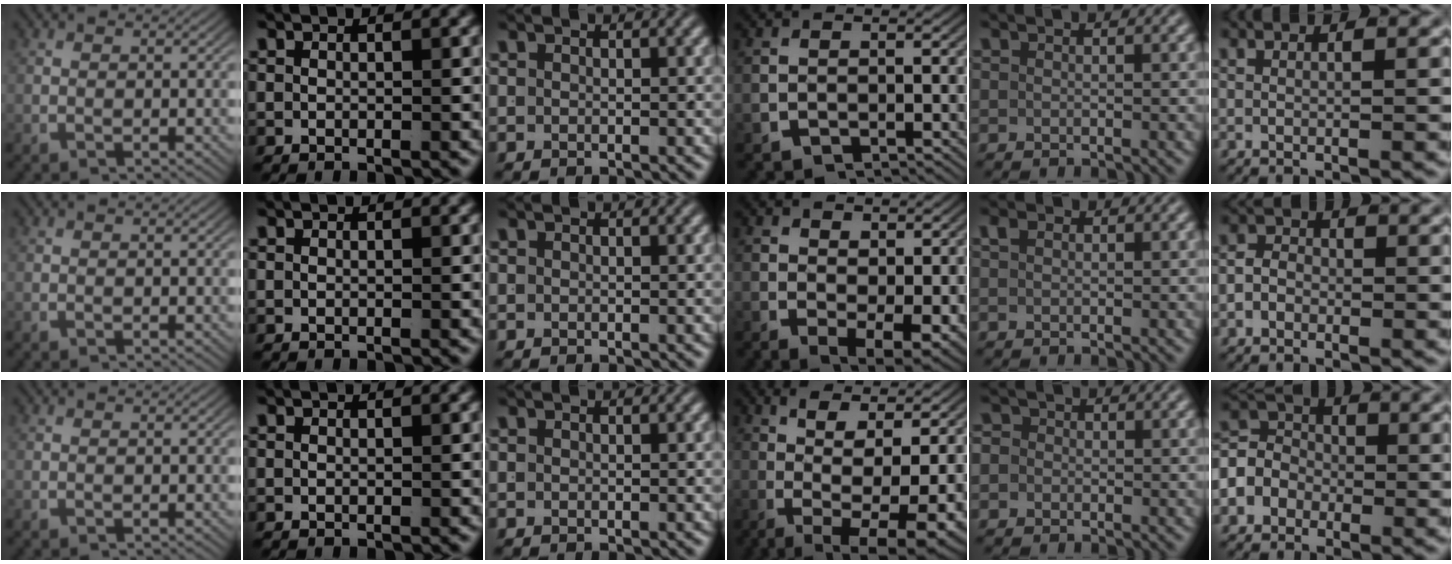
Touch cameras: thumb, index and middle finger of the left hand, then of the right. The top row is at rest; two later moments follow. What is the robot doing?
{"motion": "lift_and_place", "object": "shirt"}